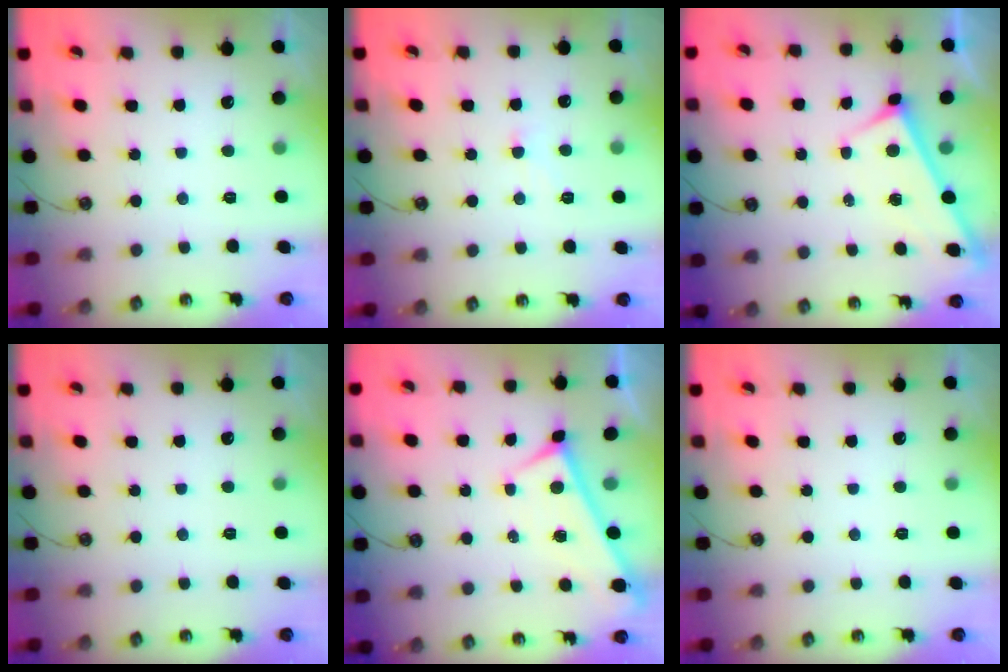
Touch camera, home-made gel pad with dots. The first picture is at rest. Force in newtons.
{"total": 1.1, "press": 0.9, "slide": 0.6}
{"total": 3.2, "press": 3.2, "slide": 0.3}
{"total": 0.0}
{"total": 0.0}
{"total": 0.0}